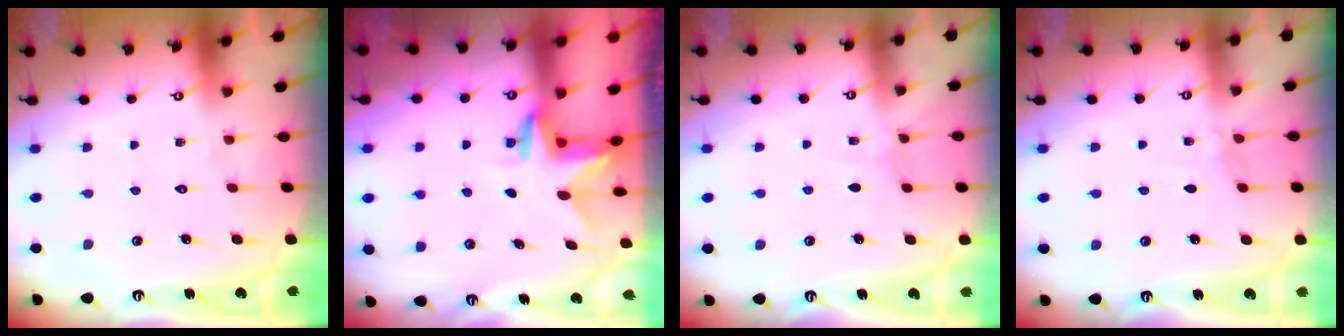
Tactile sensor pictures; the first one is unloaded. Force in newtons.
{"total": 2.7, "press": 2.7, "slide": 0.1}
{"total": 3.6, "press": 3.6, "slide": 0.4}
{"total": 3.0, "press": 2.9, "slide": 0.5}